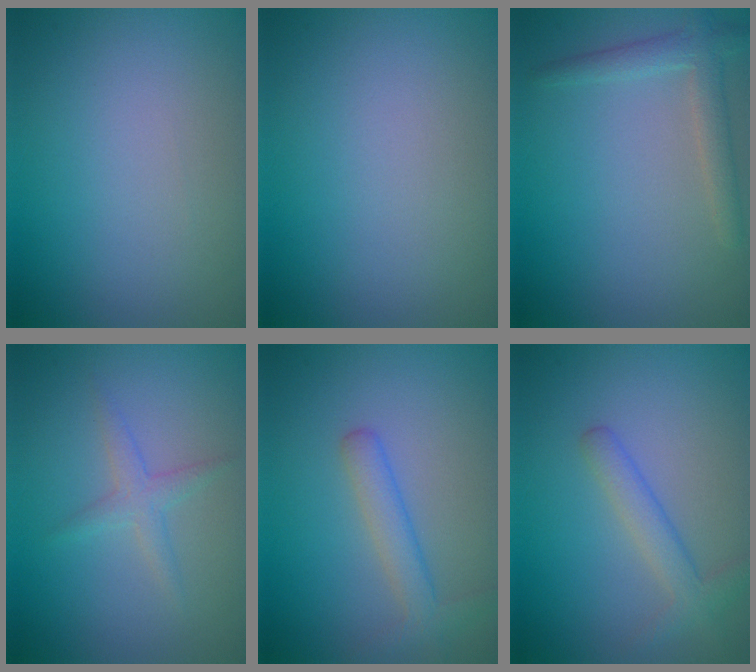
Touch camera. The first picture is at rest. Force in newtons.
{"total": 0.0}
{"total": 2.4, "press": 2.4, "slide": 0.2}
{"total": 1.7, "press": 1.6, "slide": 0.1}
{"total": 2.6, "press": 2.6, "slide": 0.1}
{"total": 2.5, "press": 2.5, "slide": 0.2}